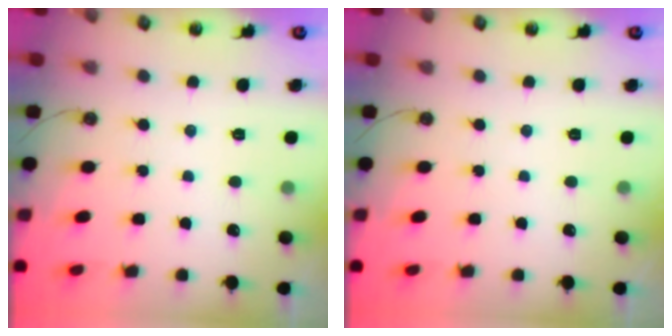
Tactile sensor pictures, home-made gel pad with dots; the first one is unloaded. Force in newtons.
{"total": 0.0}